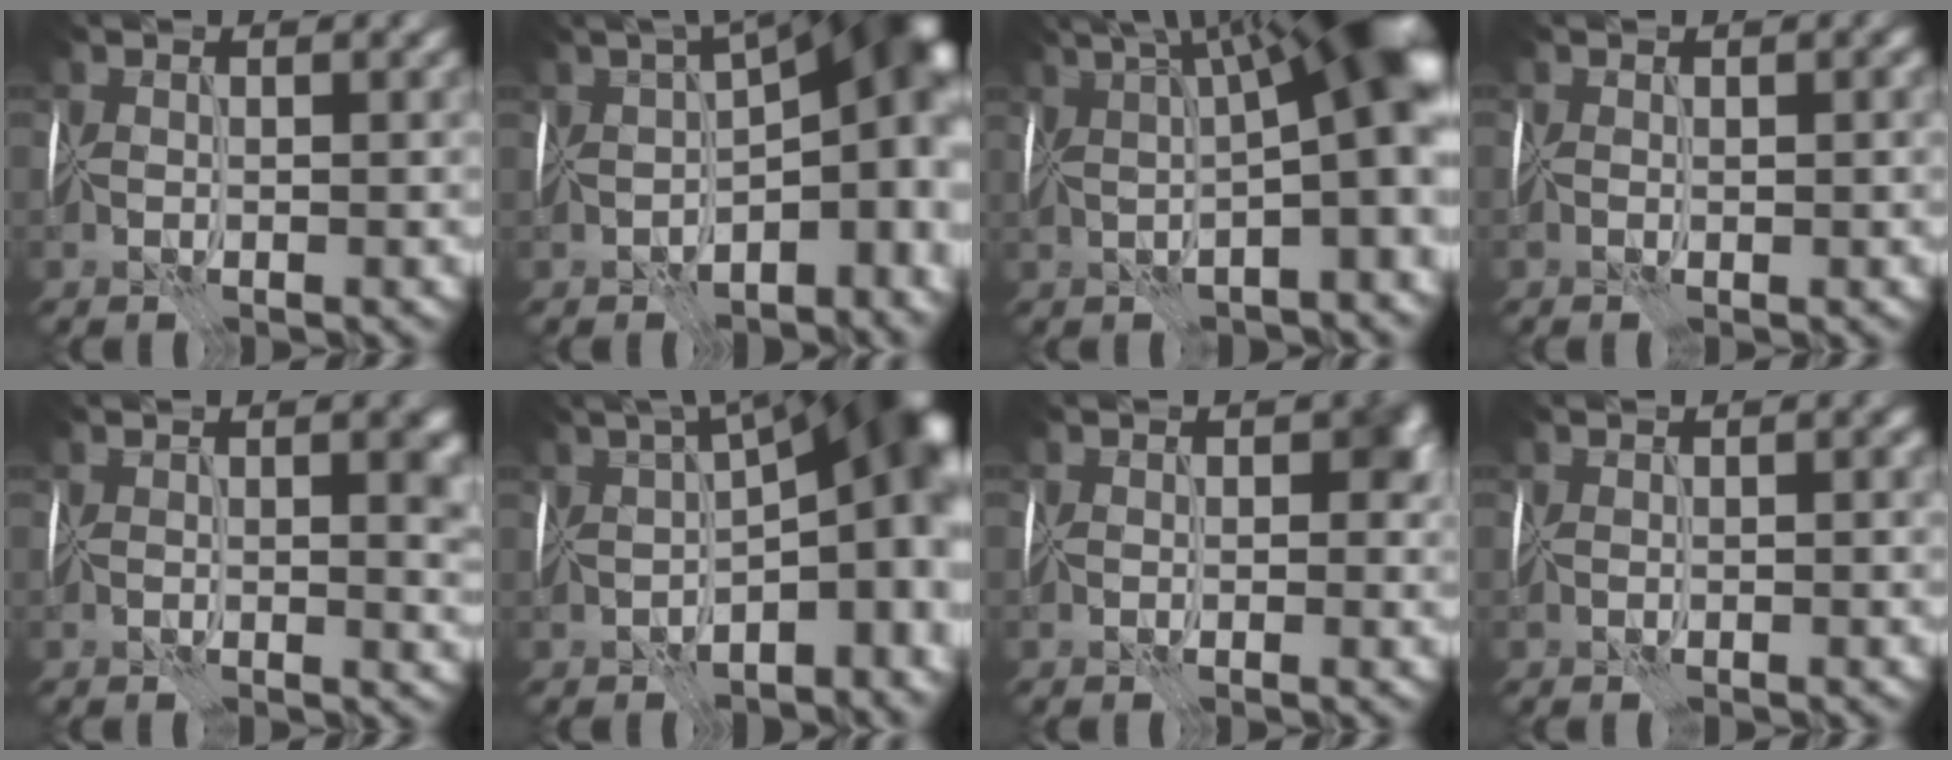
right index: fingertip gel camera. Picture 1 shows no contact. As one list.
[{"total": 14.4, "force": [-2.6, 7.2, 12.1], "torque": [-0.140, -0.009, -0.023]}, {"total": 14.6, "force": [3.2, 4.4, 13.5], "torque": [-0.147, 0.039, 0.052]}, {"total": 0.5, "force": [-0.1, 0.4, 0.4], "torque": [-0.005, 0.004, -0.001]}, {"total": 3.6, "force": [0.8, 1.5, 3.2], "torque": [-0.039, -0.002, 0.014]}, {"total": 16.9, "force": [-1.5, 8.0, 14.8], "torque": [-0.171, -0.012, 0.003]}, {"total": 2.8, "force": [0.2, 2.1, 1.8], "torque": [-0.015, 0.000, 0.000]}, {"total": 0.0}]